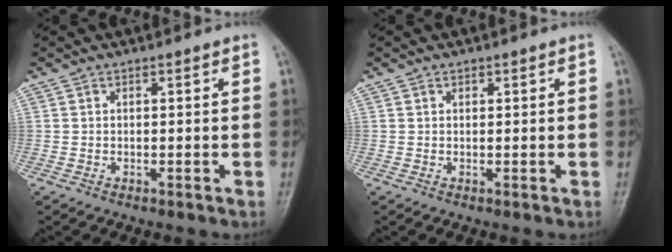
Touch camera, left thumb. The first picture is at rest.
{"total": 0.5, "force": [0.3, 0.4, 0.2], "torque": [0.001, -0.001, 0.004]}